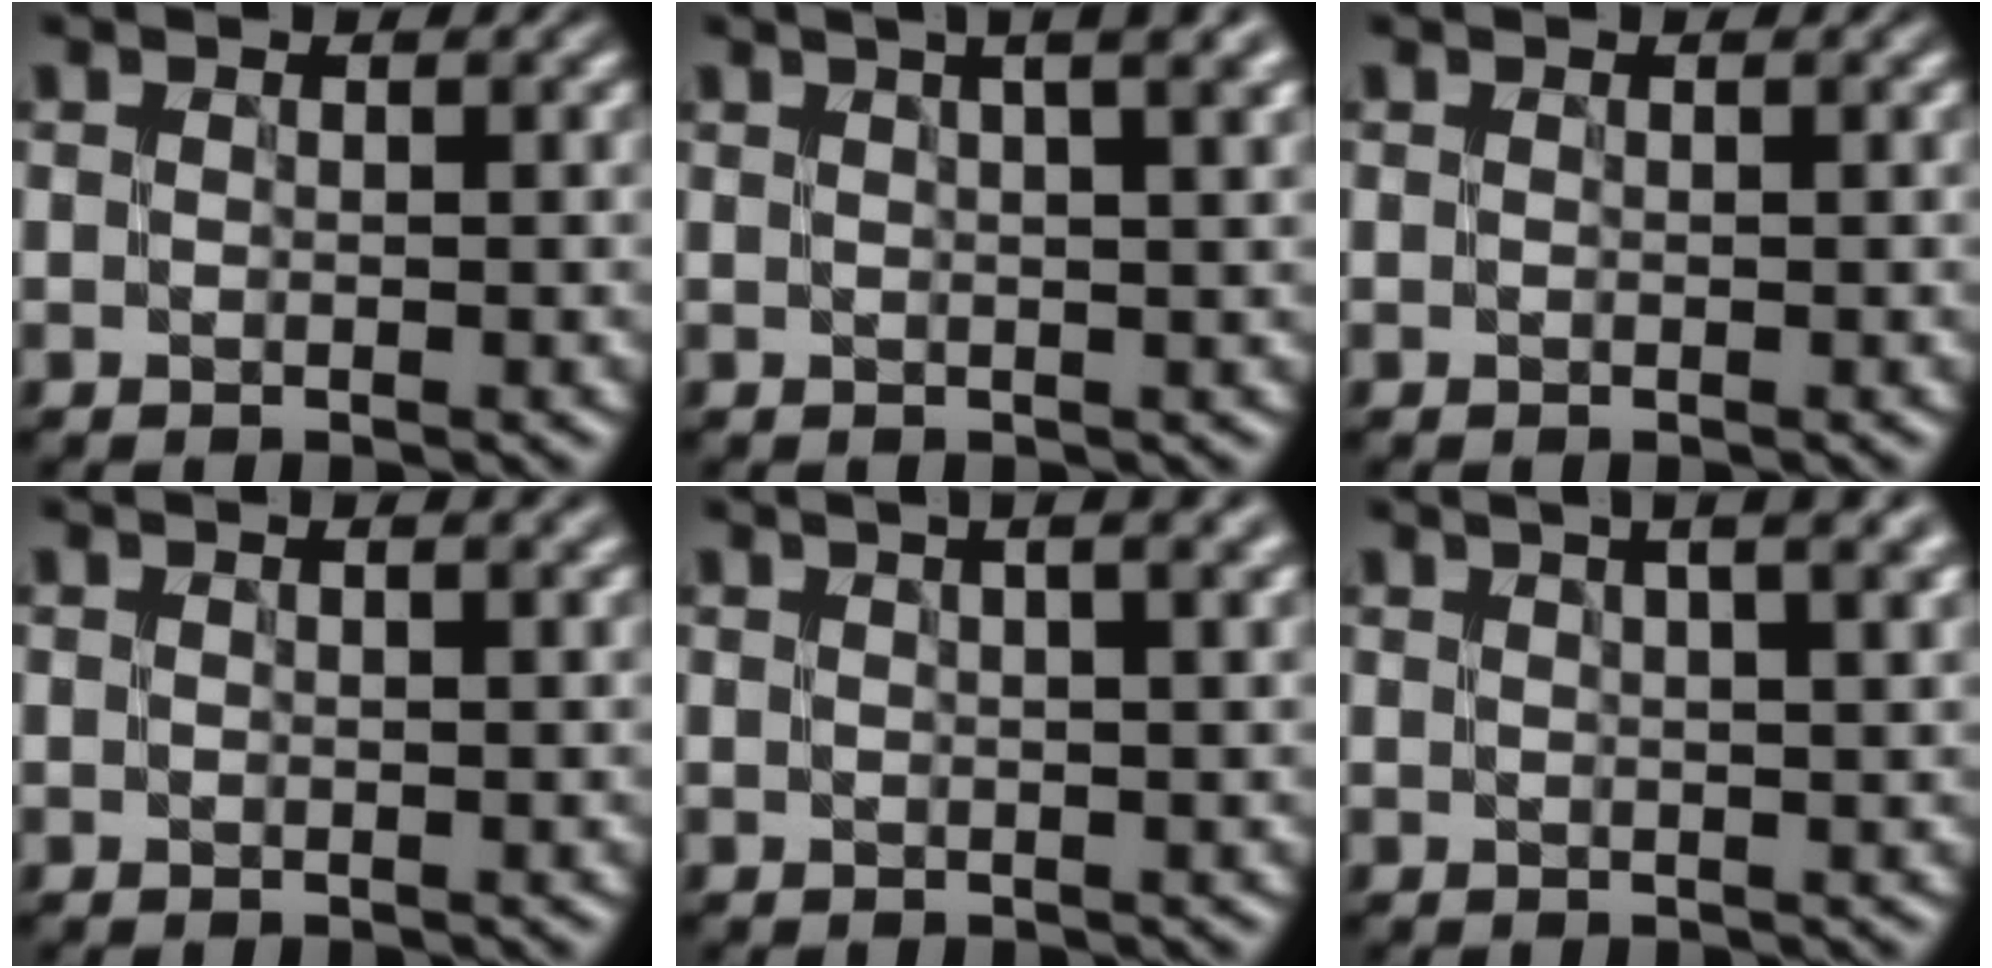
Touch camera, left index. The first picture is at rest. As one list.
[{"total": 5.6, "force": [2.7, 2.2, 4.4], "torque": [-0.036, 0.029, 0.008]}, {"total": 0.0}, {"total": 1.0, "force": [0.6, 0.3, 0.8], "torque": [-0.010, 0.001, 0.008]}, {"total": 3.8, "force": [1.9, 1.2, 3.1], "torque": [-0.031, 0.011, 0.006]}, {"total": 6.2, "force": [3.2, 2.5, 4.7], "torque": [-0.034, 0.035, 0.013]}]